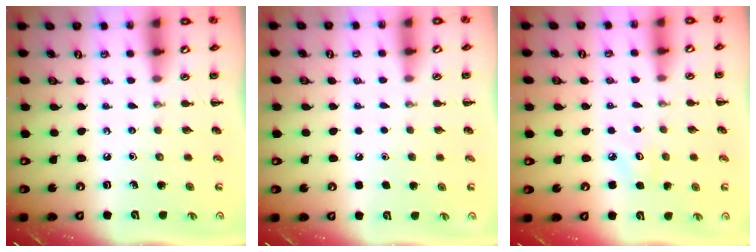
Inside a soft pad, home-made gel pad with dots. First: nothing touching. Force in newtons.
{"total": 1.8, "press": 1.8, "slide": 0.1}
{"total": 3.0, "press": 2.9, "slide": 0.8}